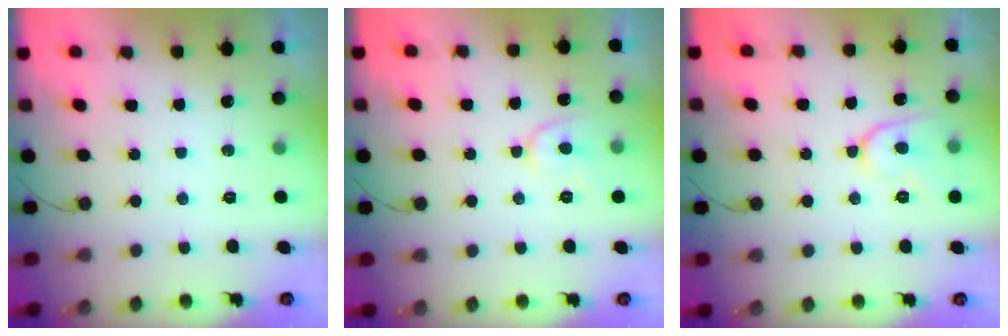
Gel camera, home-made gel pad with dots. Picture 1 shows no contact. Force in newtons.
{"total": 7.3, "press": 7.2, "slide": 0.8}
{"total": 9.5, "press": 9.4, "slide": 1.1}